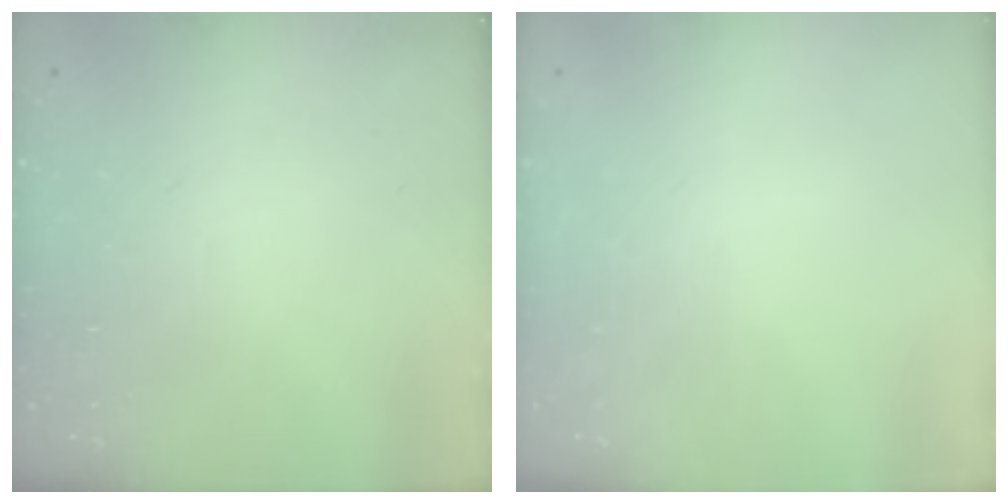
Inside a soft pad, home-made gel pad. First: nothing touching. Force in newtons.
{"total": 0.0}